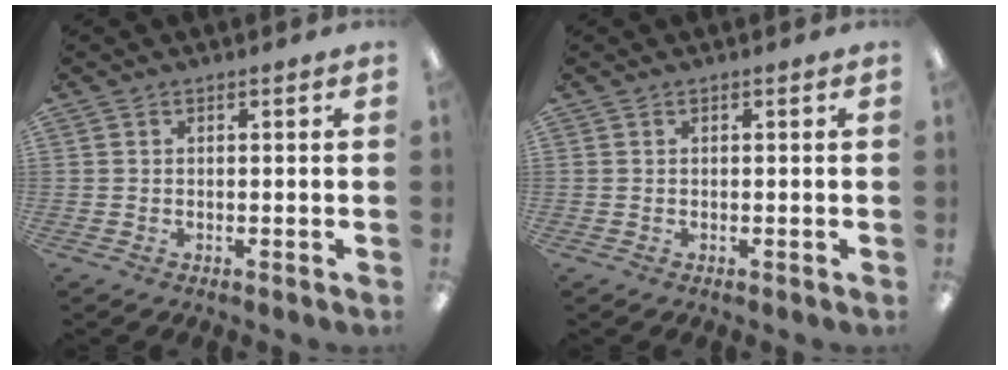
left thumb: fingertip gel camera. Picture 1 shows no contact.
{"total": 0.0}